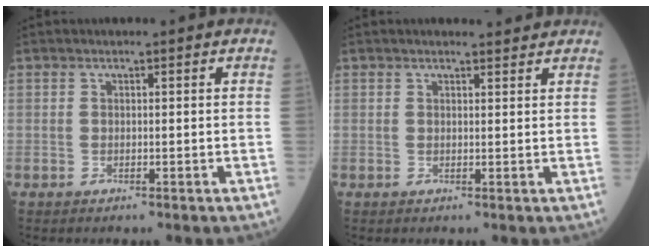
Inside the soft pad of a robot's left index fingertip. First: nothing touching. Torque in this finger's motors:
{"motor_torque": [0.90, -1.24, 0.14, 0.01]}